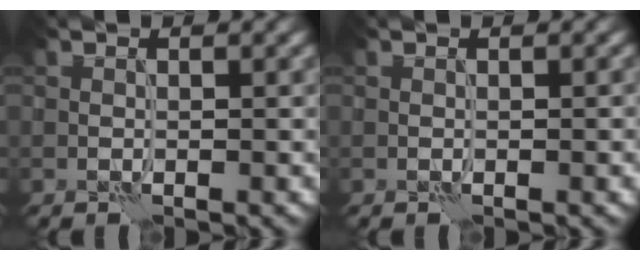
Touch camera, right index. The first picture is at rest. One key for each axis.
{"total": 0.5, "fx": -0.1, "fy": 0.0, "fz": 0.5, "tx": -0.006, "ty": 0.000, "tz": -0.001}